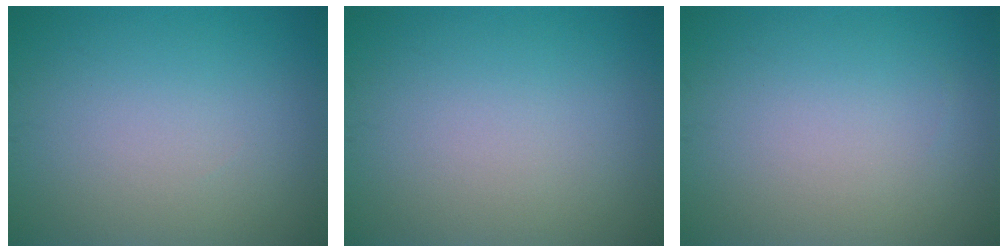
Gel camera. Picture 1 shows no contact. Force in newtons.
{"total": 0.0}
{"total": 0.0}